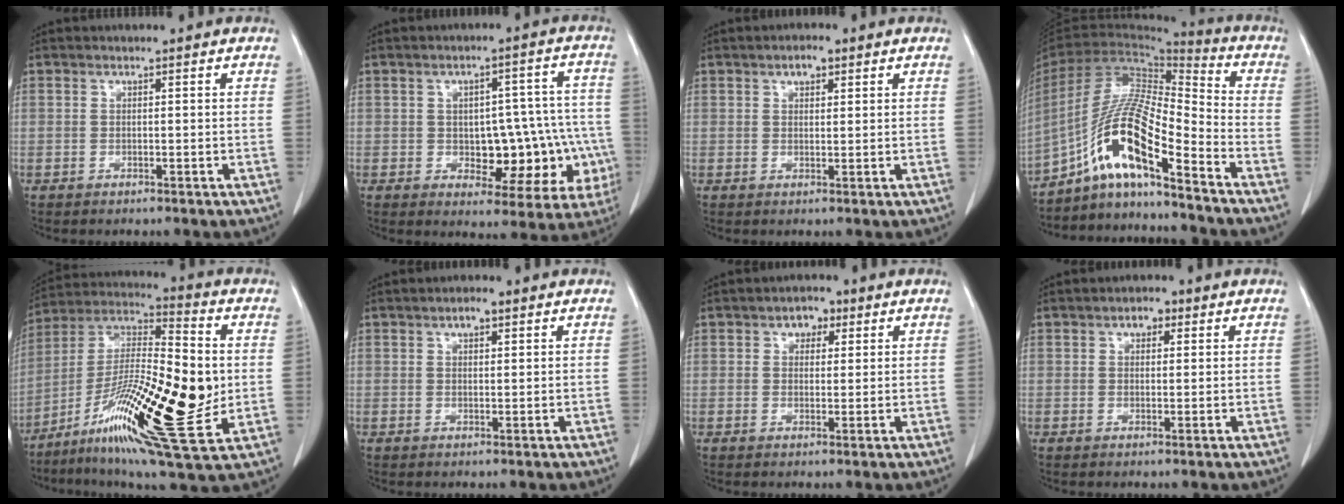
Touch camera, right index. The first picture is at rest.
{"total": 13.7, "force": [-3.3, 7.1, 11.2], "torque": [-0.110, 0.036, -0.025]}
{"total": 2.4, "force": [1.5, 1.2, 1.5], "torque": [-0.023, 0.006, 0.024]}
{"total": 13.8, "force": [-8.8, 1.3, 10.6], "torque": [-0.203, 0.009, -0.163]}
{"total": 22.5, "force": [-4.3, 3.9, 21.8], "torque": [-0.393, -0.014, -0.074]}
{"total": 2.2, "force": [1.3, 0.9, 1.5], "torque": [-0.025, 0.006, 0.022]}
{"total": 3.2, "force": [1.6, 2.2, 1.7], "torque": [-0.019, 0.011, 0.023]}
{"total": 2.4, "force": [1.2, 1.4, 1.5], "torque": [-0.018, 0.010, 0.017]}